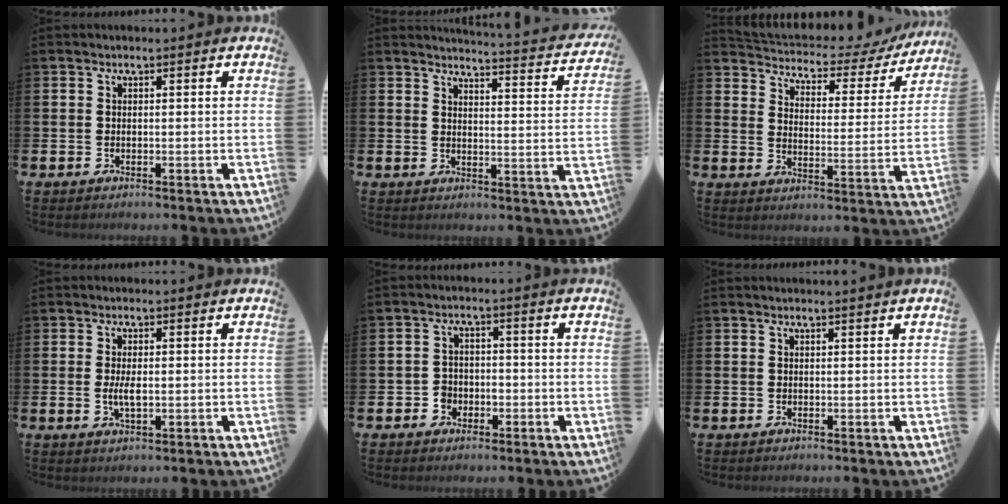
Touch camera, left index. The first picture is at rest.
{"total": 3.7, "force": [3.7, -0.3, 0.5], "torque": [-0.010, -0.040, 0.056]}
{"total": 3.7, "force": [3.3, 1.6, 0.8], "torque": [-0.040, -0.029, 0.046]}
{"total": 2.6, "force": [0.0, 1.1, 2.4], "torque": [-0.042, 0.001, -0.003]}
{"total": 2.6, "force": [-1.4, 2.1, 0.4], "torque": [-0.010, 0.005, -0.034]}
{"total": 0.5, "force": [0.5, -0.2, 0.1], "torque": [0.004, -0.004, 0.008]}